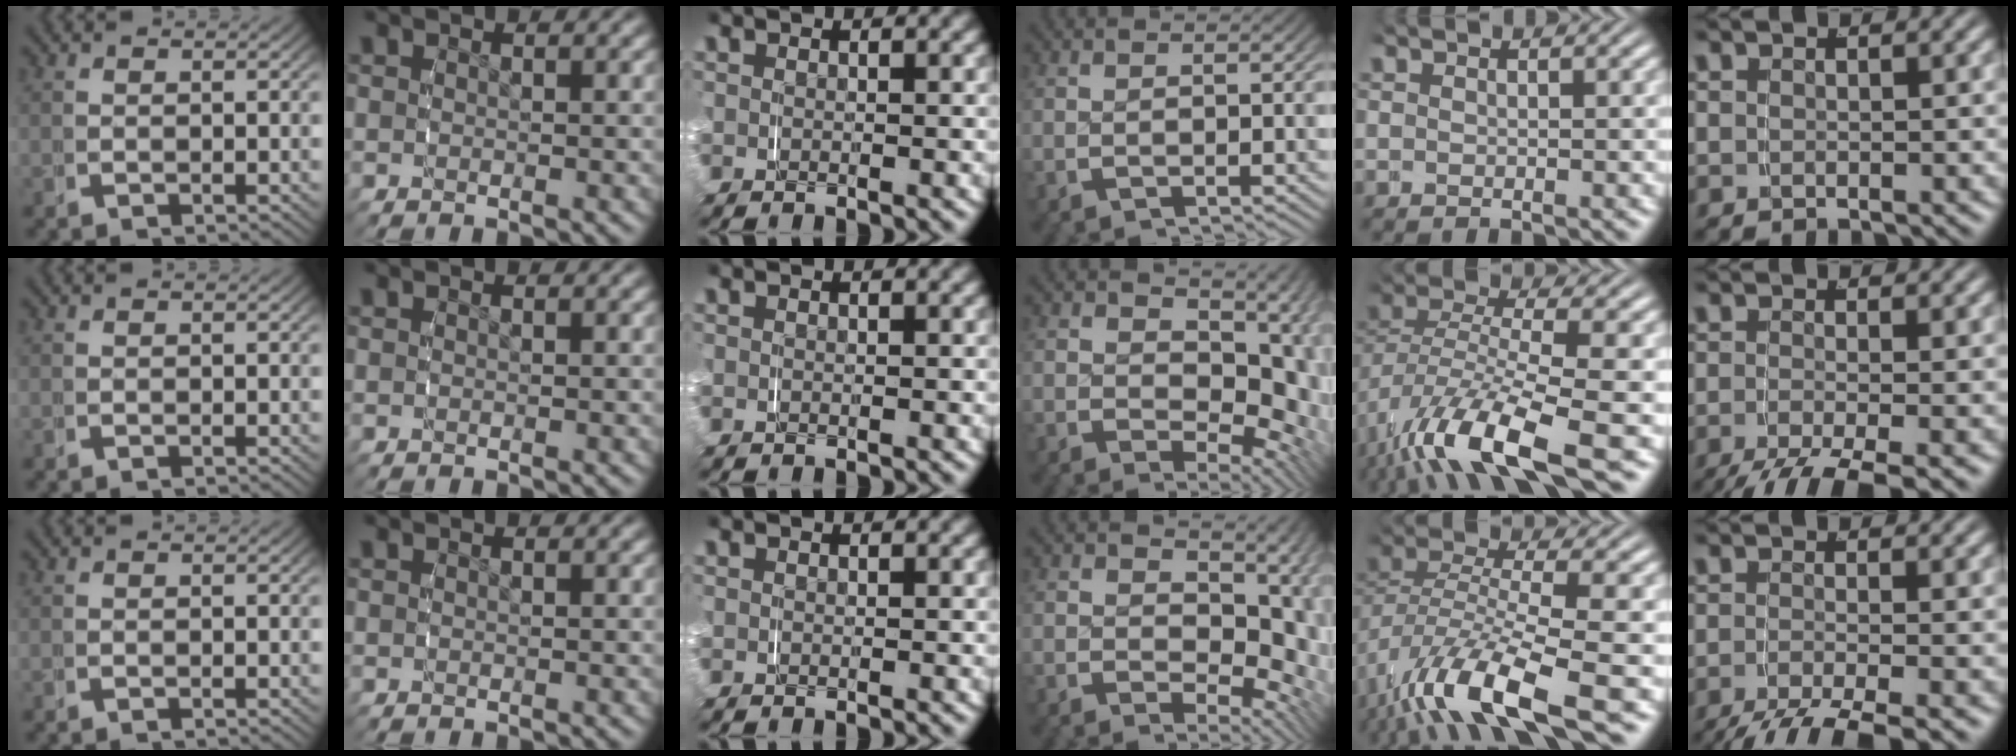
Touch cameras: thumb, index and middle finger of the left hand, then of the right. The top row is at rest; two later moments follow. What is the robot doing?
{"motion": "grasp_and_lifting", "object": "plastic wrap"}